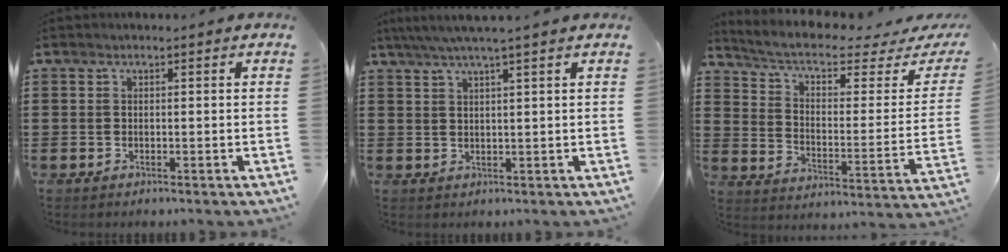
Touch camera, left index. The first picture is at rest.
{"total": 3.1, "force": [2.2, -0.3, 2.1], "torque": [-0.046, 0.000, 0.039]}
{"total": 5.8, "force": [4.1, 1.1, 3.9], "torque": [-0.096, -0.030, 0.065]}